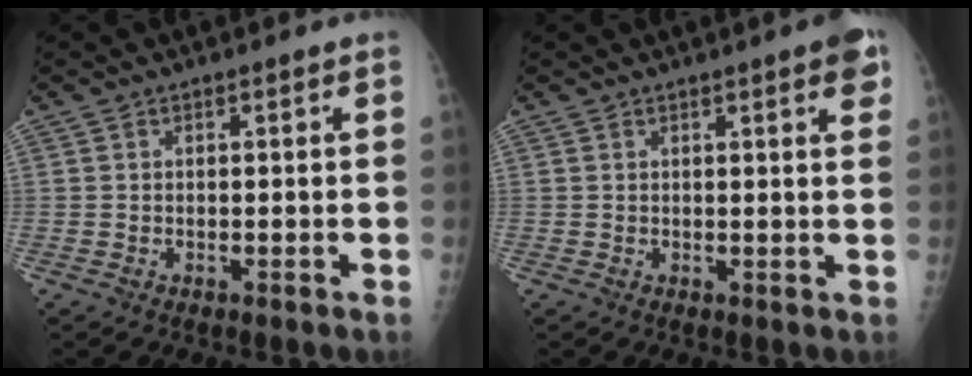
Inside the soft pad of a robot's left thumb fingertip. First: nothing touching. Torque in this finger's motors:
{"motor_torque": [0.42, 0.45, 0.43, -0.19, 0.00]}